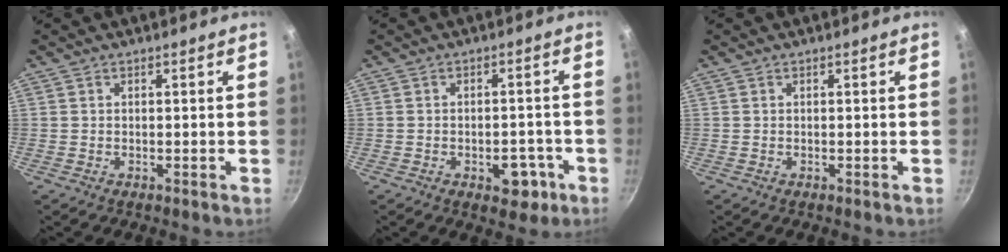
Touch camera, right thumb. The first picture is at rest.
{"total": 6.2, "force": [-2.6, 3.8, 4.1], "torque": [-0.027, 0.018, -0.026]}
{"total": 0.0}